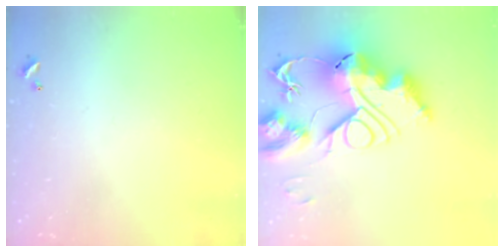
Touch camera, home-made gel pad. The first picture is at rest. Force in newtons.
{"total": 0.7, "press": 0.7, "slide": 0.0}